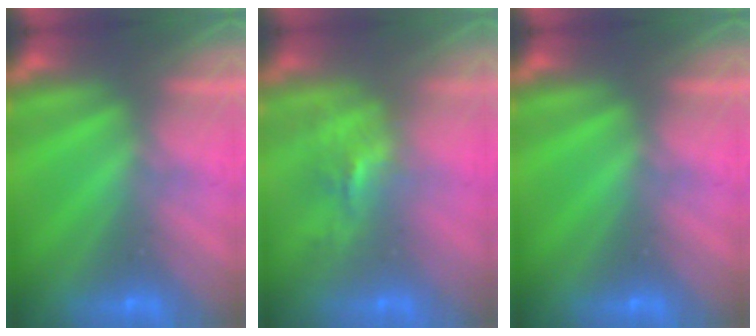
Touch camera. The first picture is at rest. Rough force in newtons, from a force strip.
{"total": 2.6}
{"total": 0.0}